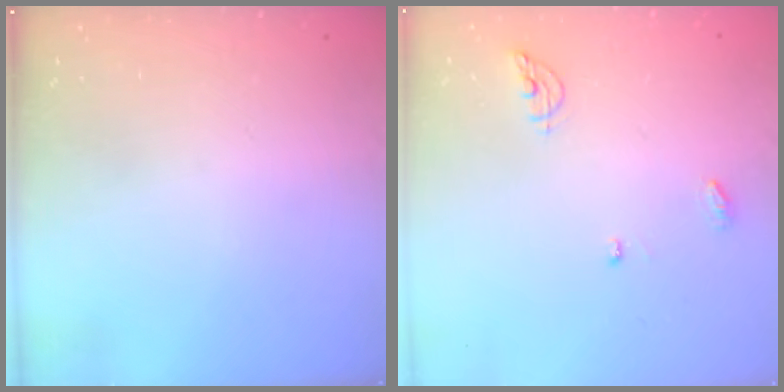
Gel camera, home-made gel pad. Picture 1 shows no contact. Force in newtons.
{"total": 6.0, "press": 6.0, "slide": 0.4}